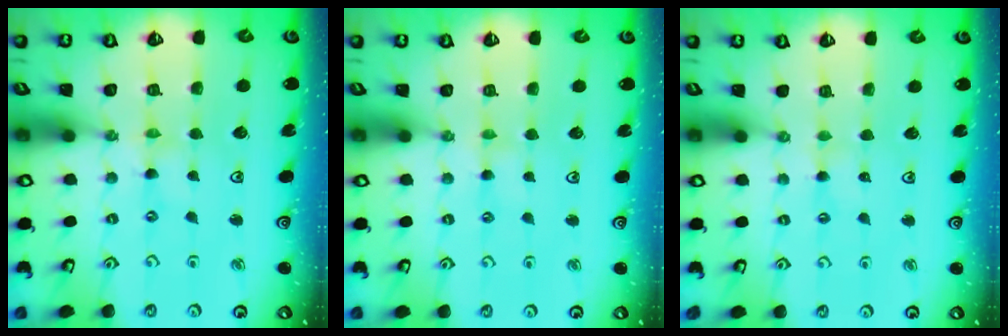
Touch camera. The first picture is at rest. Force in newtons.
{"total": 2.1, "press": 2.1, "slide": 0.2}
{"total": 1.4, "press": 1.4, "slide": 0.2}